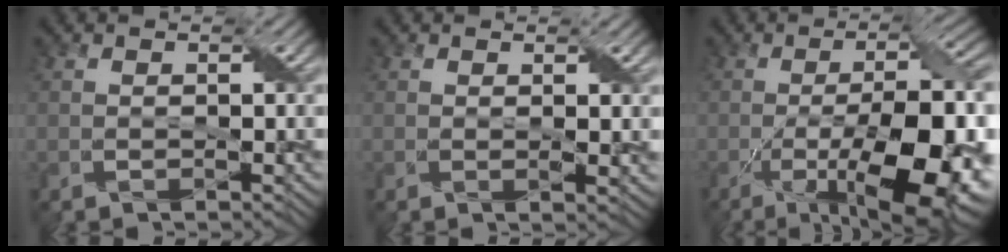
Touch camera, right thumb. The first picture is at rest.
{"total": 1.8, "force": [0.6, 0.3, 1.6], "torque": [-0.029, -0.003, 0.012]}
{"total": 16.9, "force": [-6.1, 5.2, 14.8], "torque": [-0.223, -0.006, -0.087]}